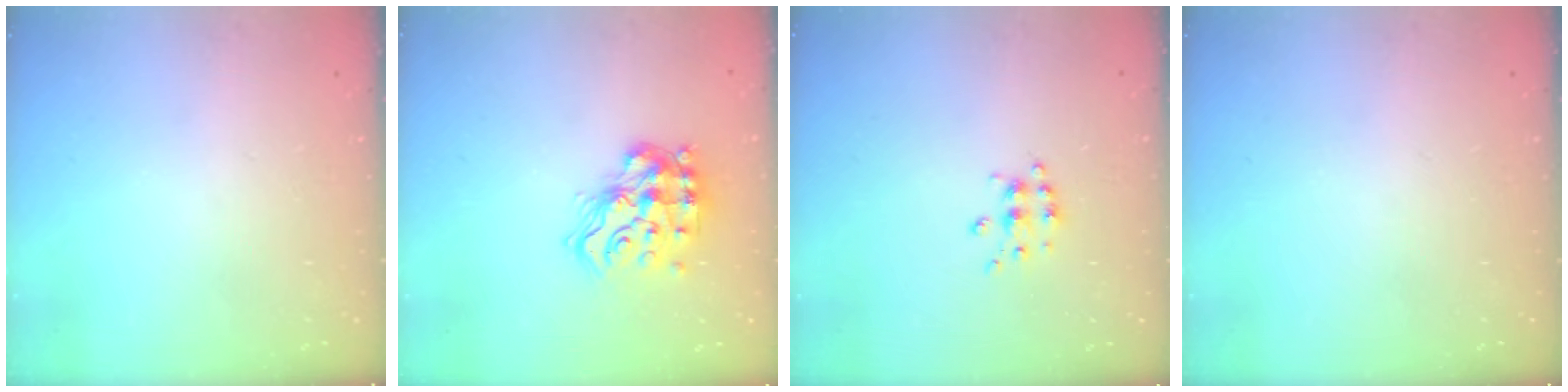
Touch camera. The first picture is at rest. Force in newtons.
{"total": 15.4, "press": 15.3, "slide": 1.7}
{"total": 5.3, "press": 5.2, "slide": 0.5}
{"total": 0.0}